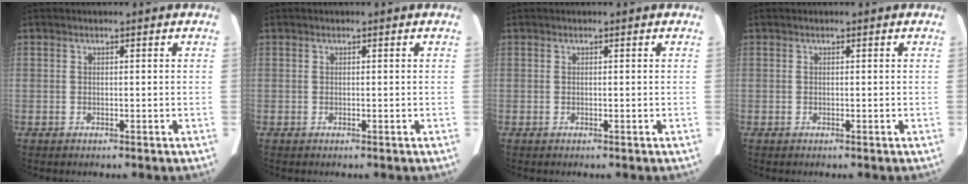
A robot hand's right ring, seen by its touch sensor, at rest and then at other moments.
{"total": 0.0}
{"total": 0.0}
{"total": 0.0}